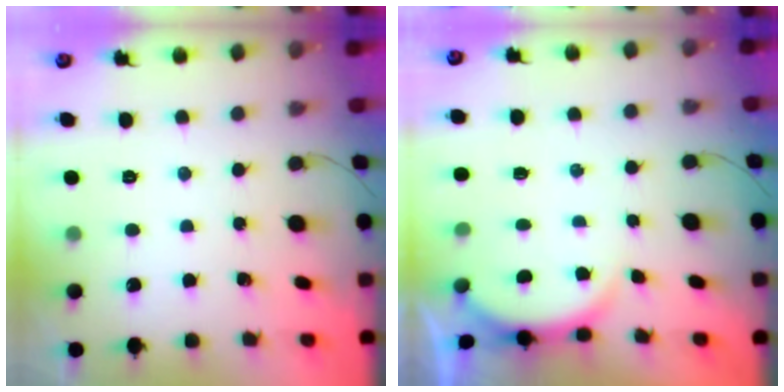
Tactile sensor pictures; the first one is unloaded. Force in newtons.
{"total": 3.0, "press": 2.9, "slide": 0.6}